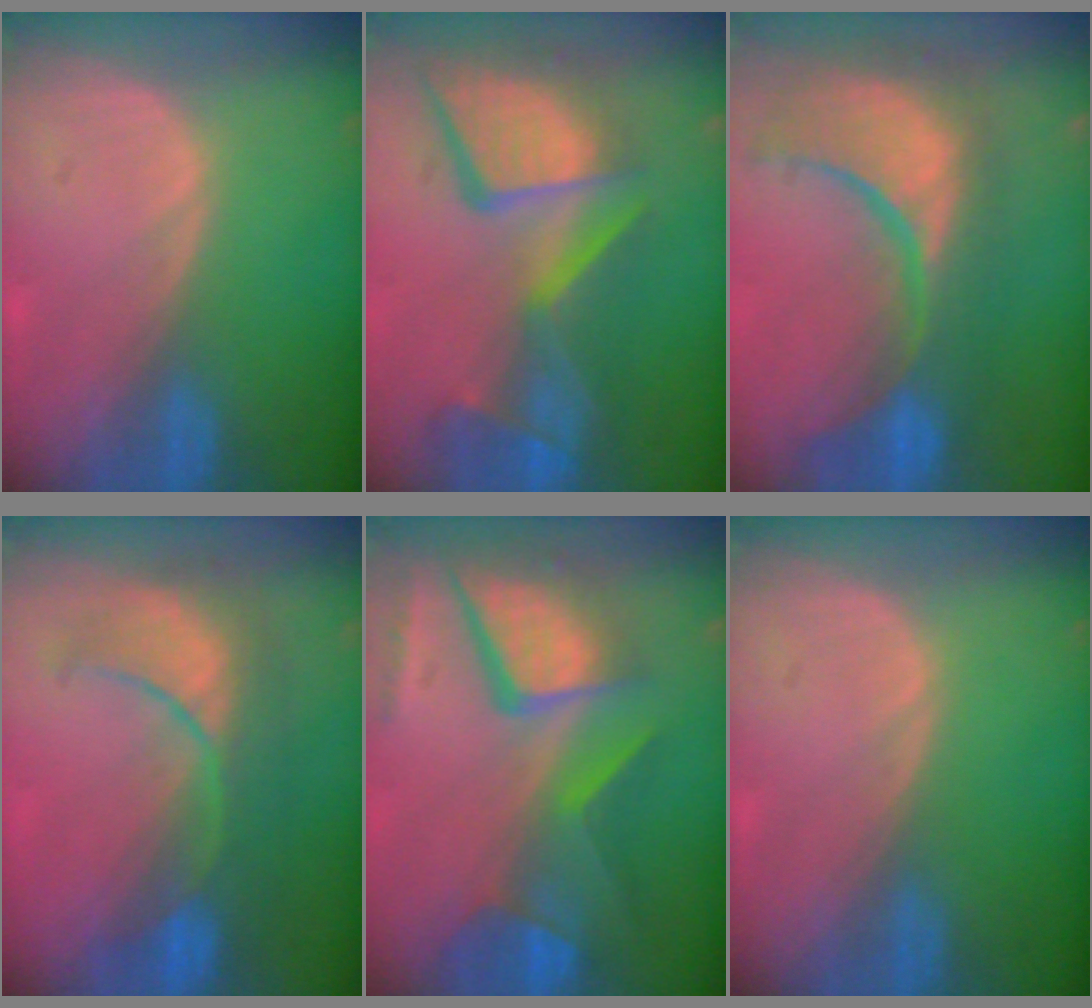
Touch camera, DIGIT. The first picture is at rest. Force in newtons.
{"total": 13.8, "press": 11.1, "slide": 8.1}
{"total": 13.5, "press": 11.8, "slide": 6.6}
{"total": 9.2, "press": 8.7, "slide": 2.8}
{"total": 12.1, "press": 9.9, "slide": 7.0}
{"total": 0.0}